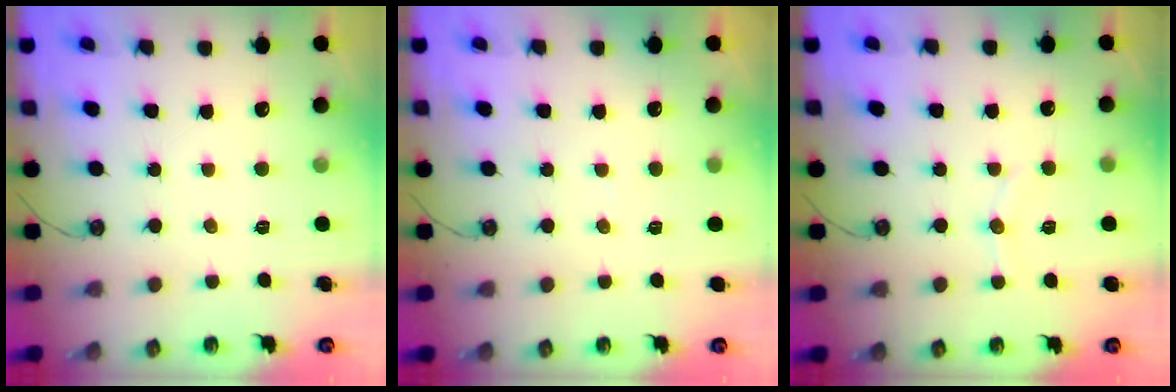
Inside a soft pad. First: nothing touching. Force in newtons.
{"total": 3.1, "press": 2.3, "slide": 2.0}
{"total": 6.6, "press": 6.1, "slide": 2.4}